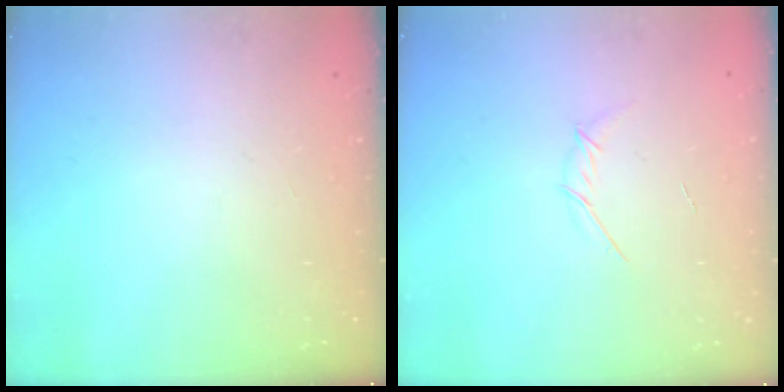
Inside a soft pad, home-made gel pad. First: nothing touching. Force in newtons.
{"total": 3.9, "press": 3.8, "slide": 1.0}